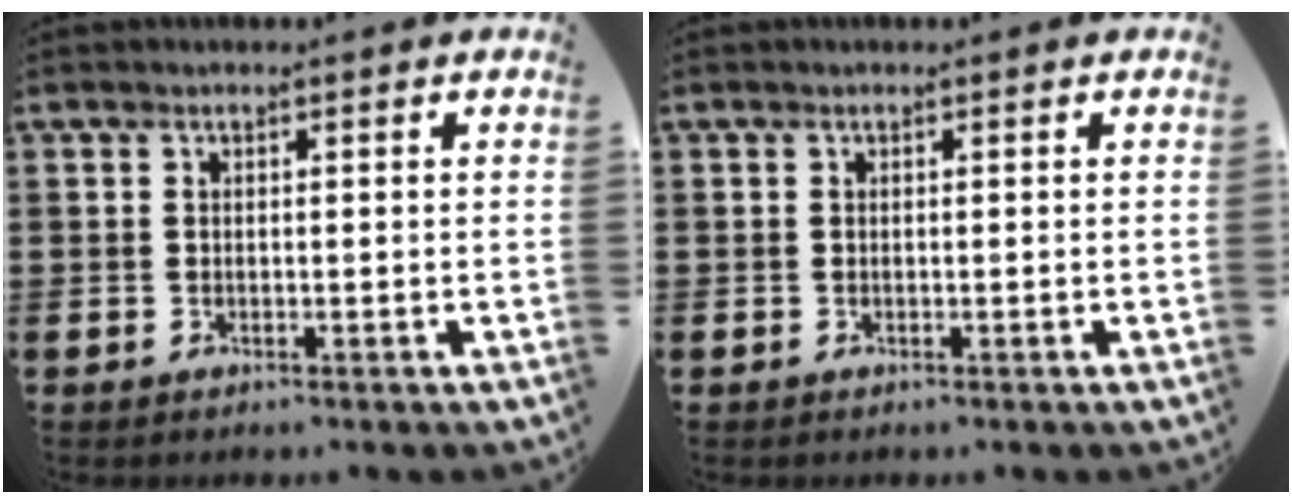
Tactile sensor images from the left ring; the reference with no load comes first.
{"total": 0.0}